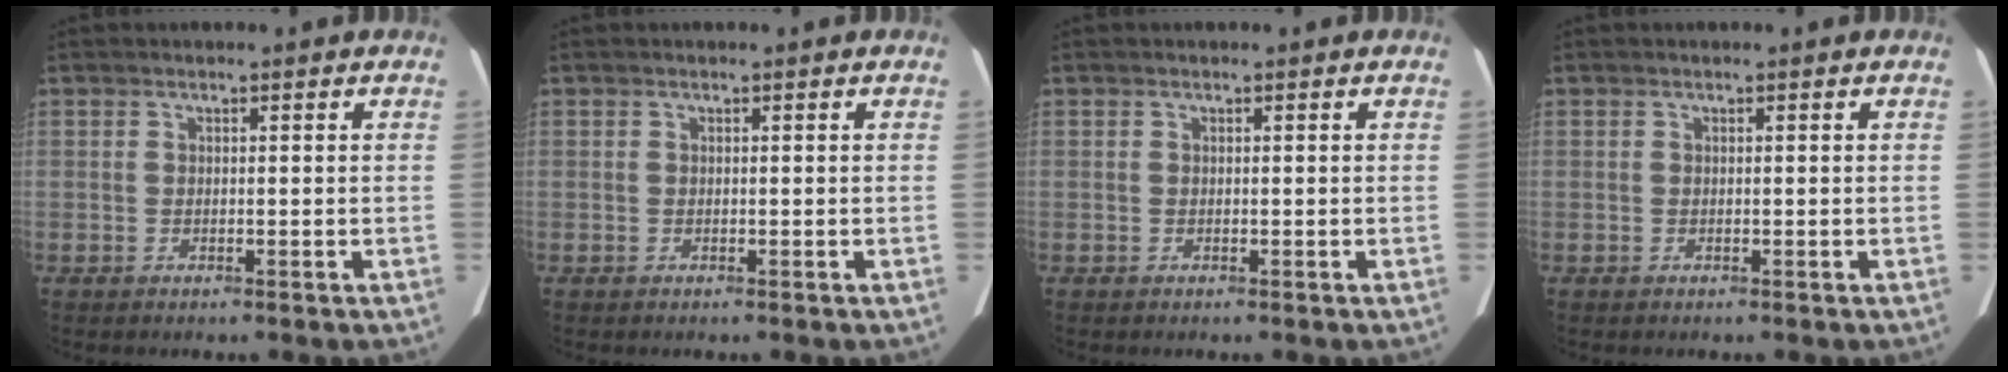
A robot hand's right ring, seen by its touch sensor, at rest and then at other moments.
{"total": 0.0}
{"total": 0.0}
{"total": 0.0}